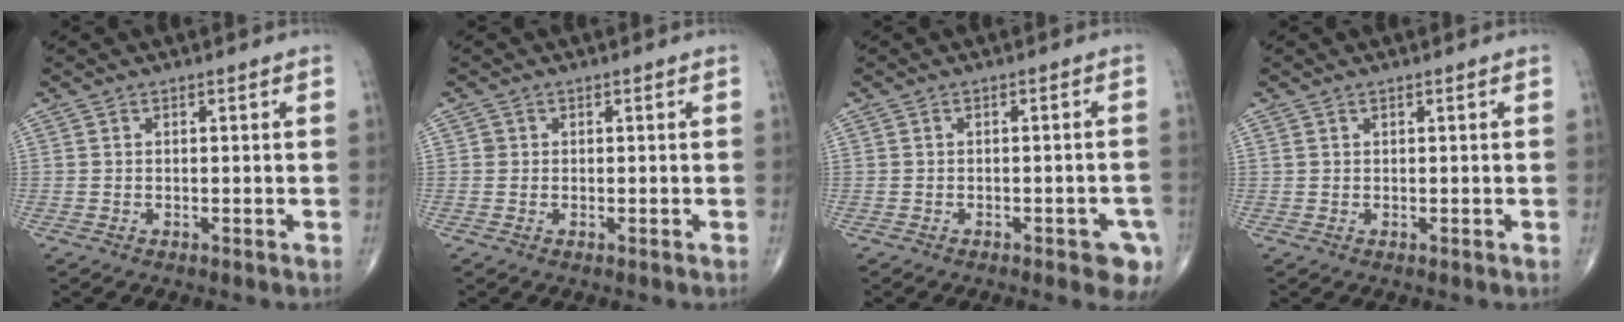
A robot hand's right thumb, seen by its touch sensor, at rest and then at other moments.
{"total": 0.8, "force": [0.1, 0.8, 0.1], "torque": [0.004, 0.003, 0.001]}
{"total": 5.9, "force": [-3.0, 2.2, 4.5], "torque": [-0.039, 0.009, -0.036]}
{"total": 0.6, "force": [0.4, 0.3, 0.3], "torque": [-0.006, 0.005, 0.010]}